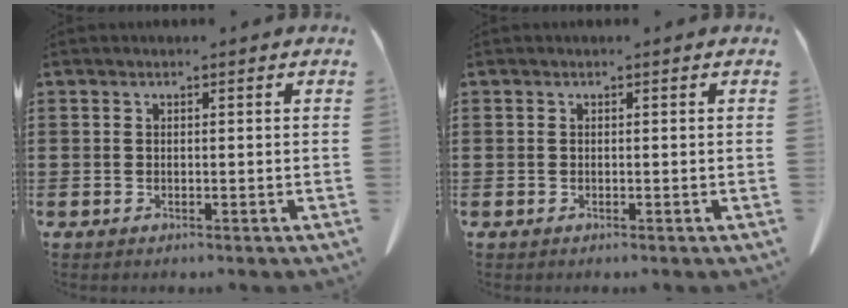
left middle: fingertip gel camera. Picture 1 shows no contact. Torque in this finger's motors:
{"motor_torque": [0.86, -1.27, -0.03, 0.02]}